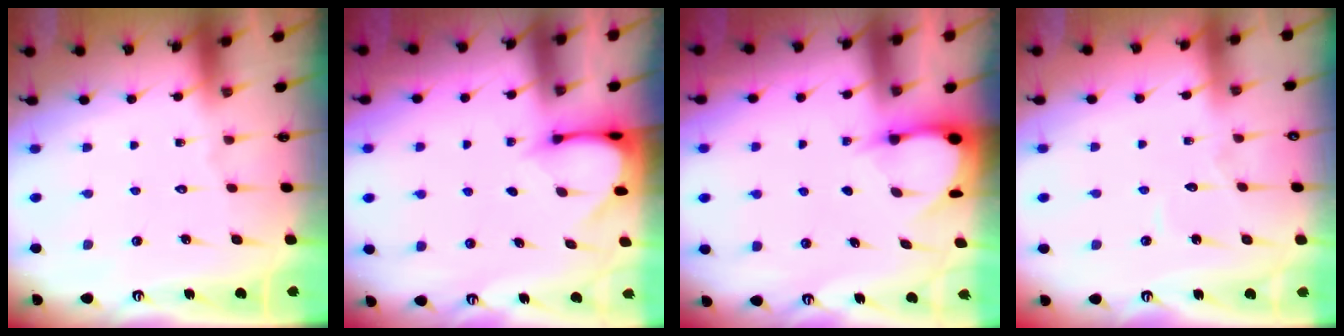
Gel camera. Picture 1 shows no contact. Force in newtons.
{"total": 3.4, "press": 3.4, "slide": 0.3}
{"total": 3.3, "press": 3.3, "slide": 0.4}
{"total": 3.2, "press": 3.1, "slide": 0.4}